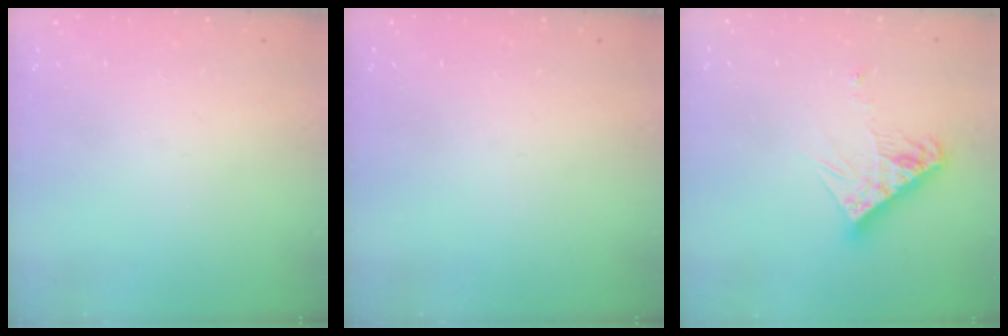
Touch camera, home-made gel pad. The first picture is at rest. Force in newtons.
{"total": 0.0}
{"total": 10.5, "press": 10.4, "slide": 0.9}